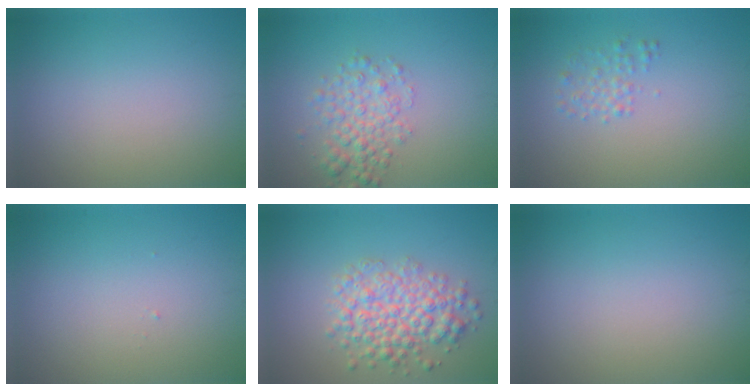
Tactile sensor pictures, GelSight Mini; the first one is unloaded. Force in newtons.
{"total": 3.4, "press": 3.4, "slide": 0.1}
{"total": 1.5, "press": 1.5, "slide": 0.1}
{"total": 0.0}
{"total": 5.1, "press": 5.1, "slide": 0.2}
{"total": 0.0}